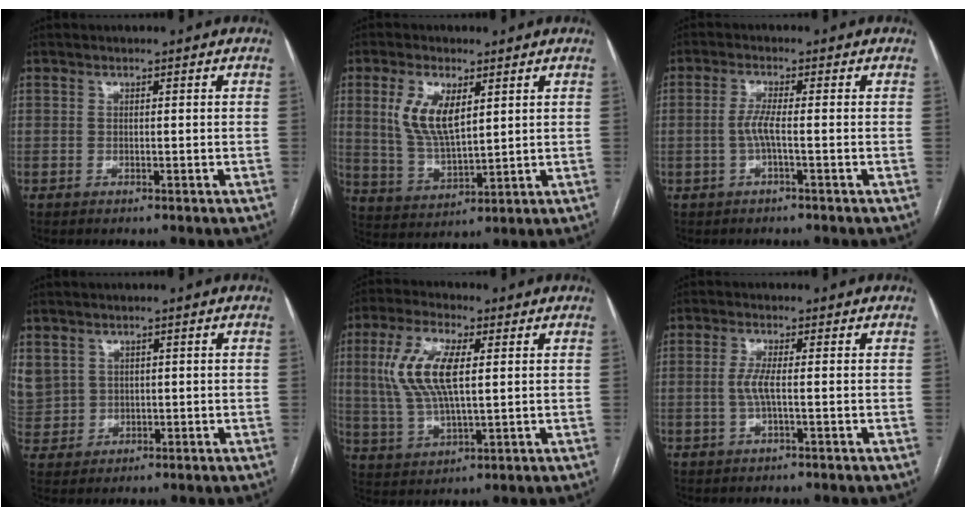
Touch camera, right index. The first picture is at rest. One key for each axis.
{"total": 8.7, "fx": 3.2, "fy": 3.4, "fz": 7.3, "tx": -0.155, "ty": 0.003, "tz": 0.069}
{"total": 2.9, "fx": -0.7, "fy": 0.0, "fz": 2.8, "tx": -0.058, "ty": 0.002, "tz": -0.014}
{"total": 10.2, "fx": 2.7, "fy": 9.3, "fz": 3.2, "tx": -0.128, "ty": 0.030, "tz": 0.077}
{"total": 11.1, "fx": 2.5, "fy": 3.5, "fz": 10.2, "tx": -0.231, "ty": 0.010, "tz": 0.051}
{"total": 2.9, "fx": -0.3, "fy": 0.2, "fz": 2.8, "tx": -0.064, "ty": -0.001, "tz": -0.006}